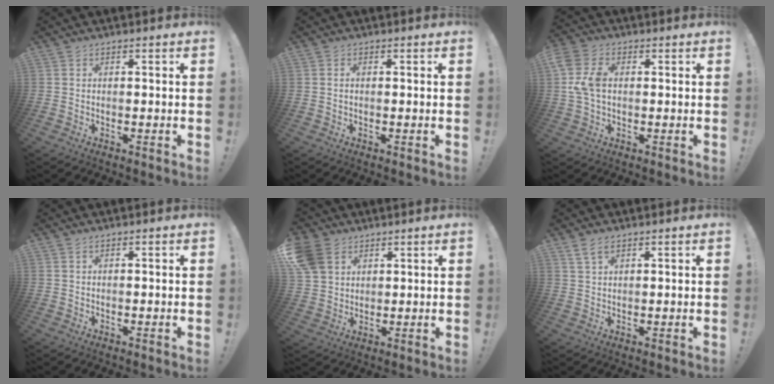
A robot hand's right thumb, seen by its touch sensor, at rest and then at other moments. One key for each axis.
{"total": 0.5, "fx": -0.2, "fy": 0.2, "fz": 0.4, "tx": -0.016, "ty": 0.005, "tz": -0.002}
{"total": 9.2, "fx": 1.0, "fy": 6.2, "fz": 6.6, "tx": -0.139, "ty": 0.003, "tz": 0.021}
{"total": 0.6, "fx": 0.4, "fy": 0.2, "fz": 0.4, "tx": -0.016, "ty": 0.003, "tz": 0.010}
{"total": 9.3, "fx": 5.0, "fy": 6.9, "fz": 3.6, "tx": -0.084, "ty": -0.019, "tz": 0.103}
{"total": 3.6, "fx": 2.4, "fy": 1.5, "fz": 2.2, "tx": -0.039, "ty": -0.009, "tz": 0.044}